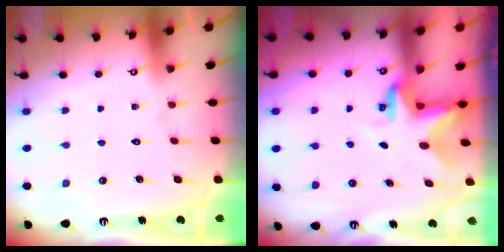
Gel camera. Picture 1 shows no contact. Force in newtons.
{"total": 3.0, "press": 3.0, "slide": 0.2}